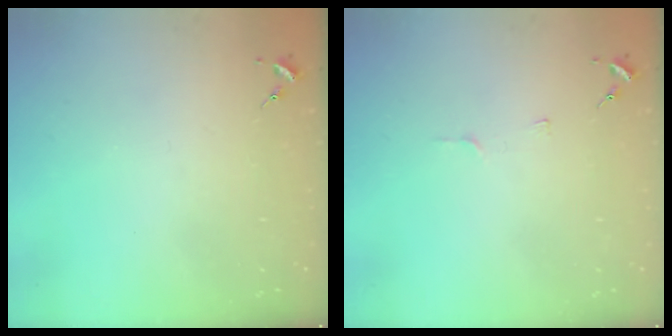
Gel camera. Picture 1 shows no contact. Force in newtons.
{"total": 3.6, "press": 3.6, "slide": 0.4}